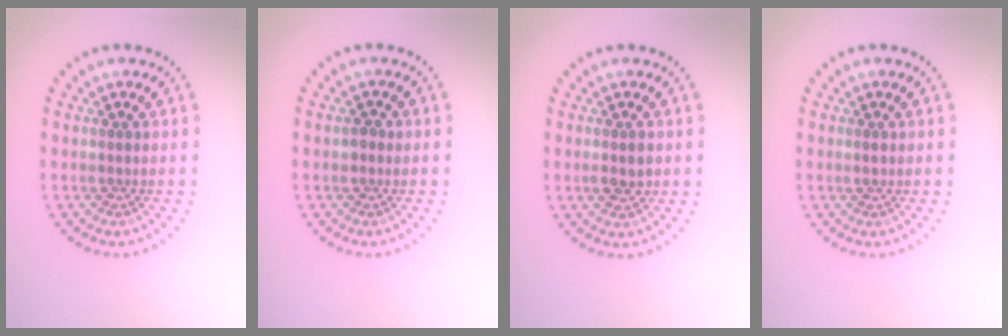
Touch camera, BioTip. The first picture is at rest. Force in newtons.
{"total": 0.8, "press": 0.8, "slide": 0.2}
{"total": 1.8, "press": 1.7, "slide": 0.2}
{"total": 0.8, "press": 0.8, "slide": 0.1}